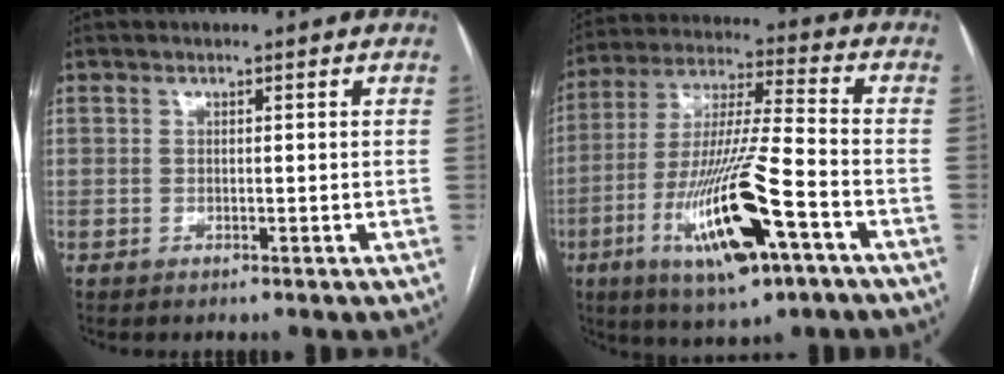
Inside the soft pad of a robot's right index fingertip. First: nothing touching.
{"total": 18.0, "force": [-7.7, 2.2, 16.1], "torque": [-0.332, -0.024, -0.131]}